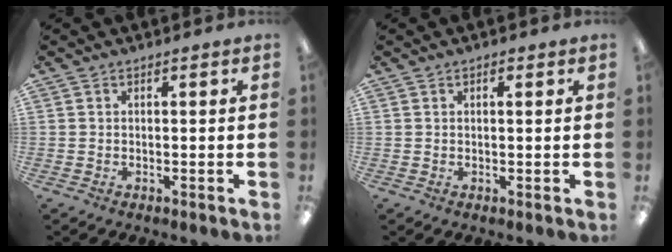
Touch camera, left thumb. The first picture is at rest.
{"total": 0.8, "force": [0.5, 0.3, 0.6], "torque": [-0.013, 0.002, 0.009]}